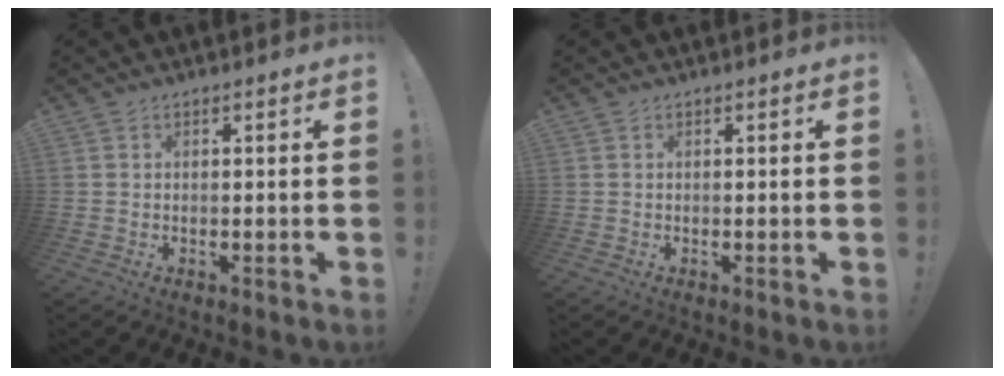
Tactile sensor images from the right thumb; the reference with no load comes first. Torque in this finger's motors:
{"motor_torque": [-0.04, 0.04, 0.00, 0.00, 0.00]}